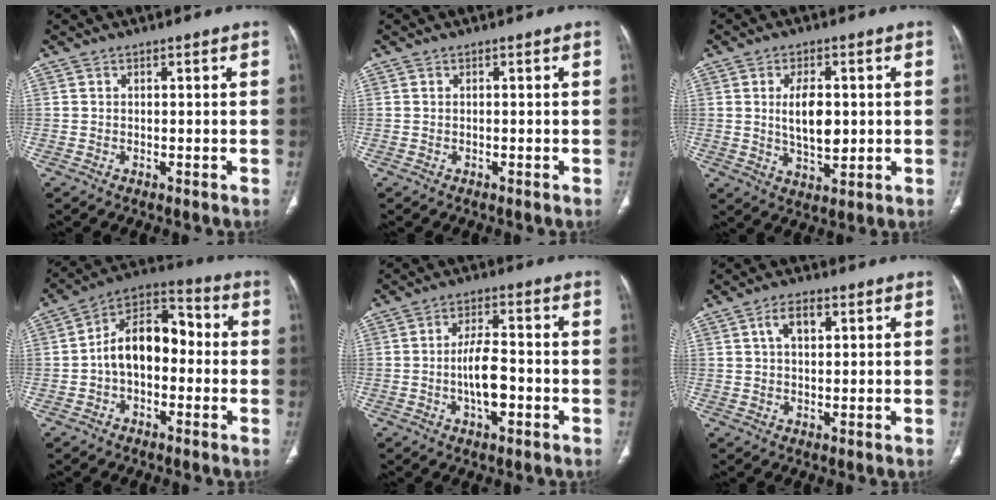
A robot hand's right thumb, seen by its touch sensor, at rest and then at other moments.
{"total": 0.0}
{"total": 8.0, "force": [0.8, 4.2, 6.8], "torque": [-0.108, -0.012, 0.019]}
{"total": 13.4, "force": [-1.0, 8.6, 10.2], "torque": [-0.141, 0.046, -0.031]}
{"total": 7.5, "force": [-1.8, 3.2, 6.5], "torque": [-0.114, 0.015, -0.032]}
{"total": 4.9, "force": [1.7, 2.6, 3.8], "torque": [-0.061, 0.005, 0.029]}